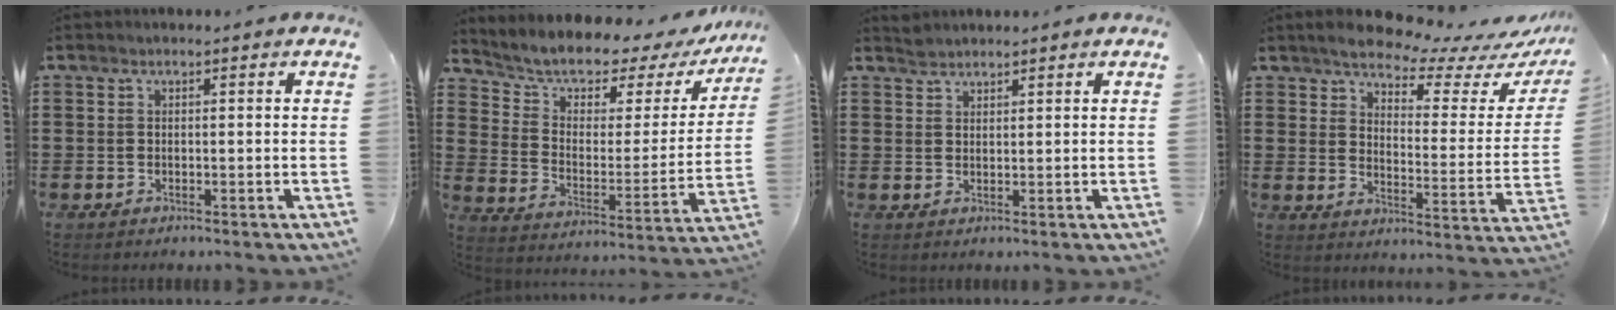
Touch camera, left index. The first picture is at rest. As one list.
[{"total": 4.4, "force": [3.7, 2.2, 1.0], "torque": [-0.050, -0.036, 0.057]}, {"total": 1.6, "force": [1.6, 0.3, 0.0], "torque": [-0.004, 0.000, 0.031]}, {"total": 6.9, "force": [6.4, 0.8, 2.2], "torque": [-0.059, -0.048, 0.109]}]